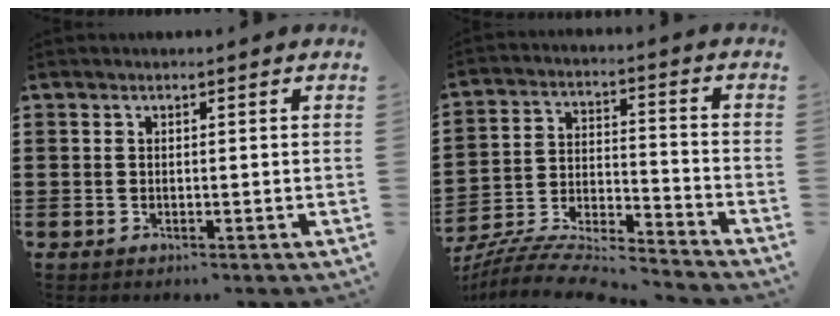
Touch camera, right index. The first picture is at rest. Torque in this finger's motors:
{"motor_torque": [0.55, 0.88, -0.04, 0.01]}